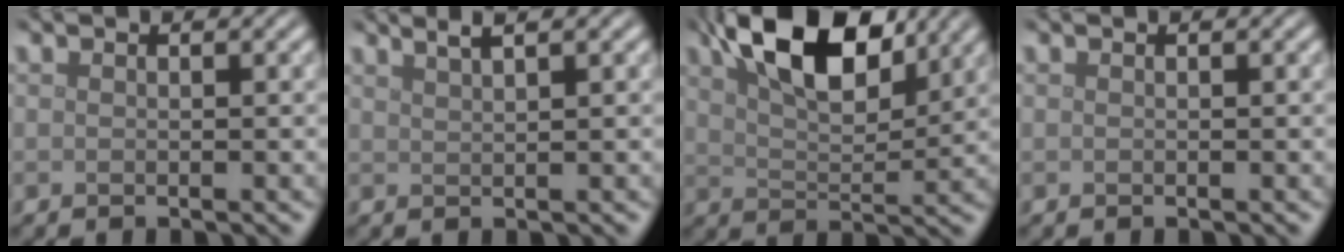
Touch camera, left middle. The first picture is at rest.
{"total": 2.7, "force": [1.9, 0.8, 1.8], "torque": [-0.007, 0.009, 0.013]}
{"total": 10.4, "force": [5.9, 4.6, 7.2], "torque": [-0.116, 0.021, 0.093]}
{"total": 0.0}